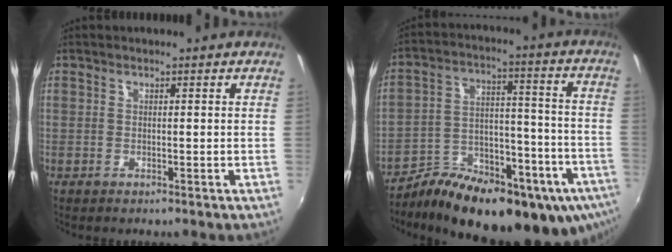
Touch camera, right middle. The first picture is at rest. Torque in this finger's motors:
{"motor_torque": [1.08, -1.06, 0.35, 0.18]}